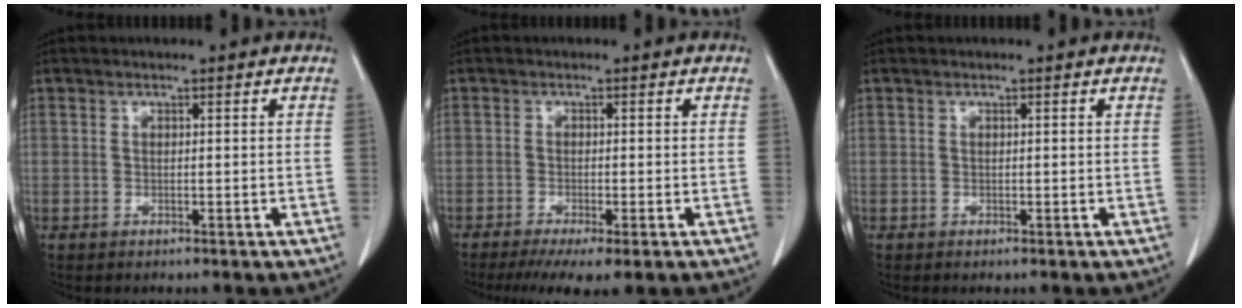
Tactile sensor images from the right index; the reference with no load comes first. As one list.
[{"total": 7.6, "force": [-5.5, 0.9, 5.2], "torque": [-0.074, -0.019, -0.084]}, {"total": 0.0}]